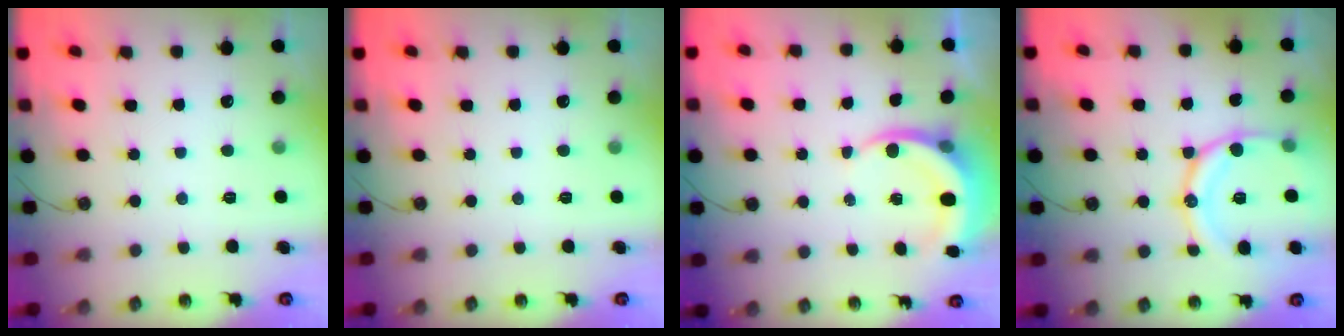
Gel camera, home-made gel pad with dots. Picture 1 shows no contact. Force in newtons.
{"total": 0.0}
{"total": 5.8, "press": 5.8, "slide": 0.6}
{"total": 14.2, "press": 14.2, "slide": 0.7}